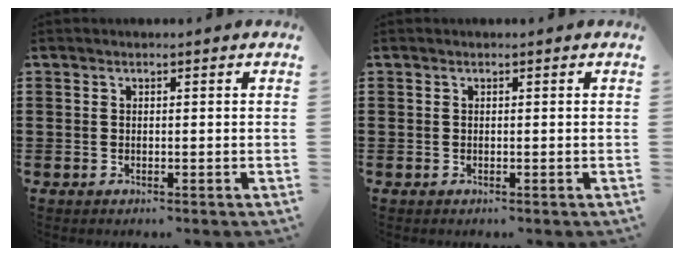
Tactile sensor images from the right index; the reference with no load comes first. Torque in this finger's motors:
{"motor_torque": [0.00, 0.00, 0.00, 0.00]}